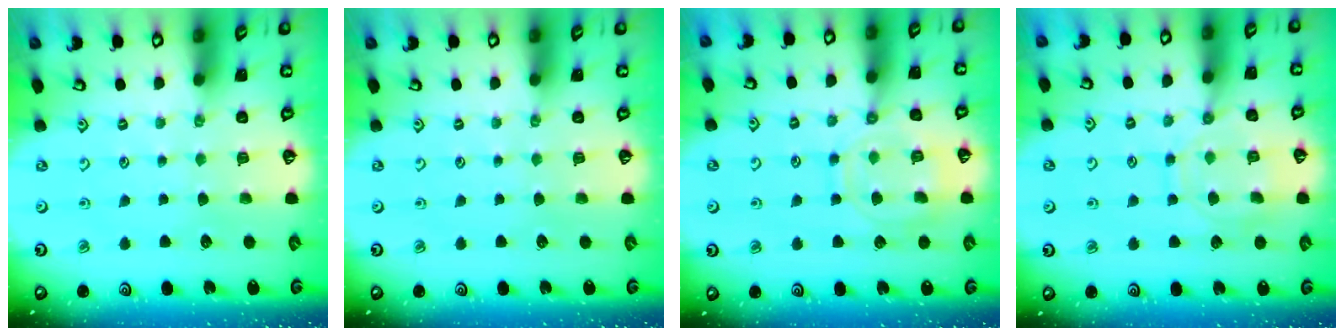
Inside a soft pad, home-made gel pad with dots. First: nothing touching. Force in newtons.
{"total": 0.0}
{"total": 11.8, "press": 11.7, "slide": 1.1}
{"total": 11.3, "press": 11.3, "slide": 0.8}